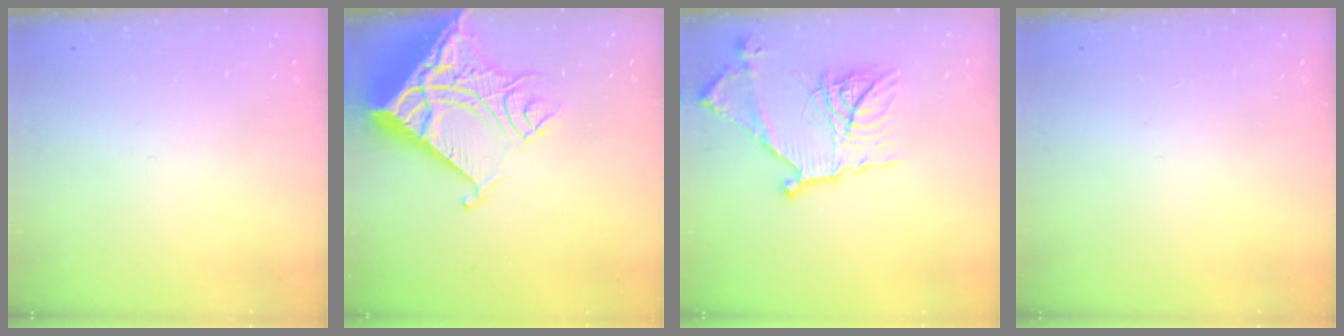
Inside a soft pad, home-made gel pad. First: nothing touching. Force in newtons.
{"total": 19.5, "press": 19.4, "slide": 2.7}
{"total": 17.4, "press": 17.4, "slide": 0.5}
{"total": 0.0}